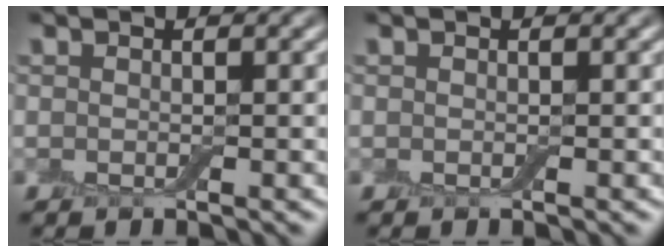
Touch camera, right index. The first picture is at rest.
{"total": 0.0}